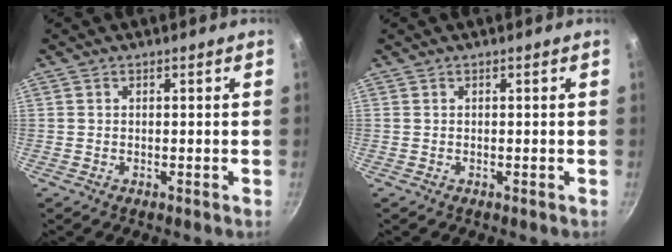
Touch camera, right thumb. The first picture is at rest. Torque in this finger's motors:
{"motor_torque": [-0.23, -0.20, 0.14, 0.06, 0.03]}